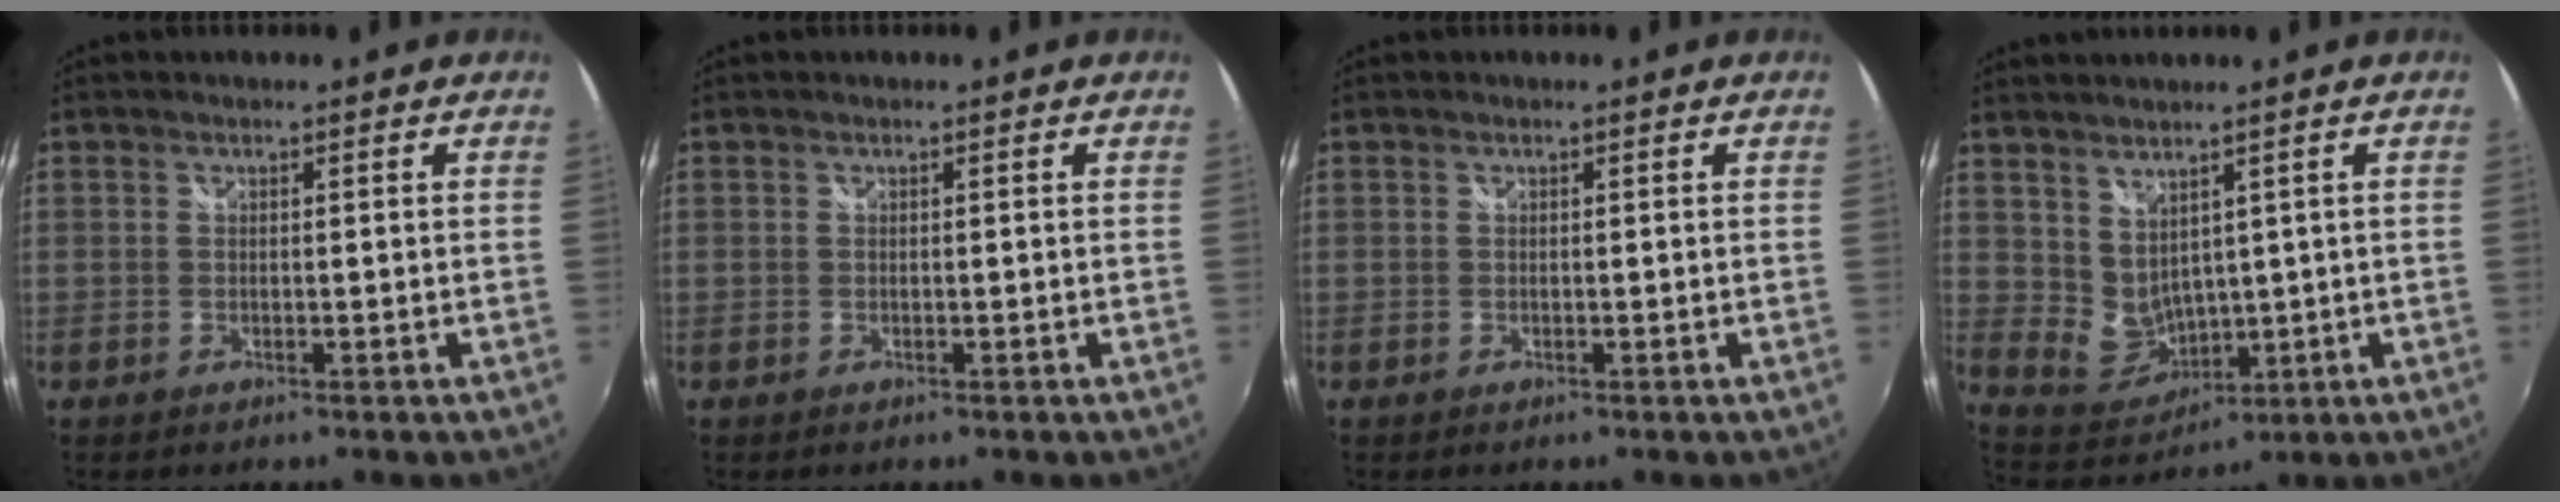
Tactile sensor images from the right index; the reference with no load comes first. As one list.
[{"total": 0.0}, {"total": 0.0}, {"total": 7.1, "force": [3.8, 4.7, 3.7], "torque": [-0.071, -0.007, 0.095]}]